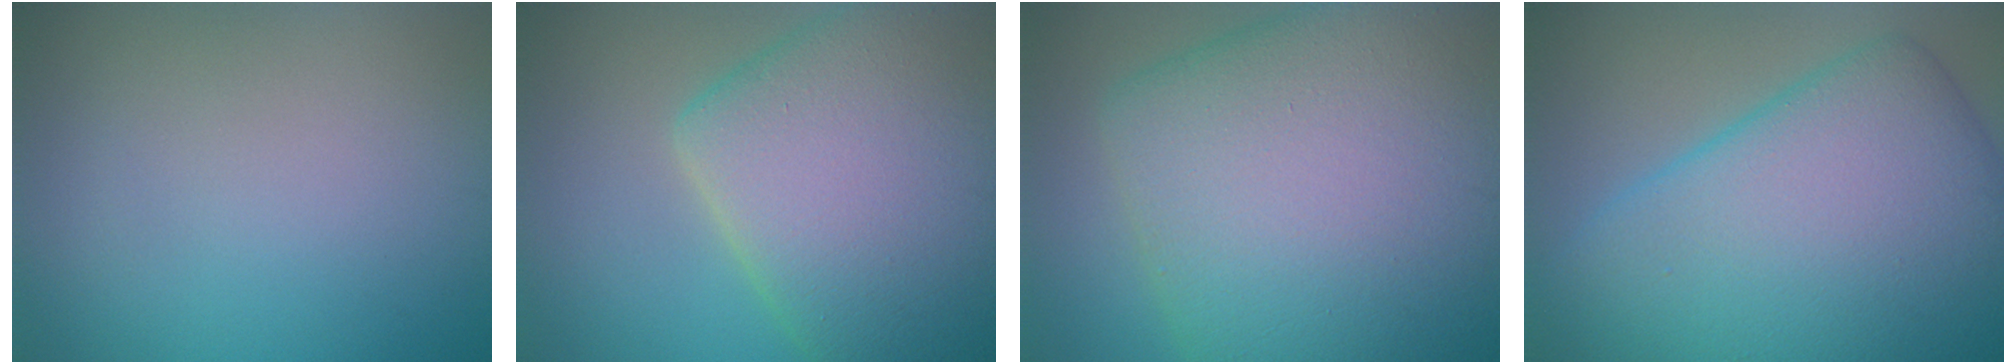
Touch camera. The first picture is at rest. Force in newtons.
{"total": 12.7, "press": 12.7, "slide": 0.6}
{"total": 17.1, "press": 17.1, "slide": 0.5}
{"total": 15.8, "press": 15.8, "slide": 0.1}